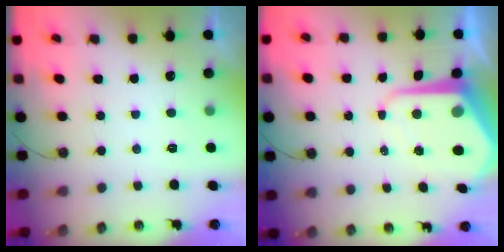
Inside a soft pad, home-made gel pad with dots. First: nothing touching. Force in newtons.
{"total": 11.4, "press": 11.3, "slide": 1.1}